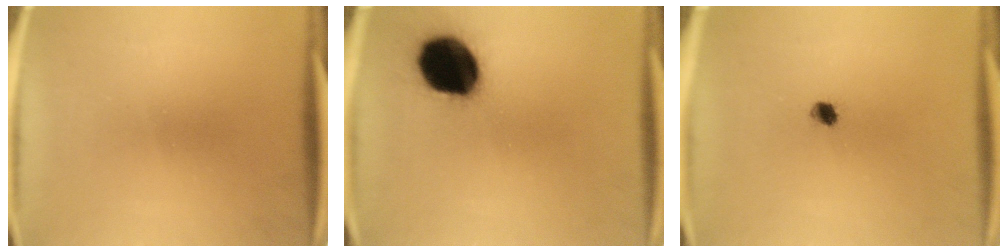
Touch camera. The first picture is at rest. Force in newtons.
{"total": 19.0}
{"total": 2.1}